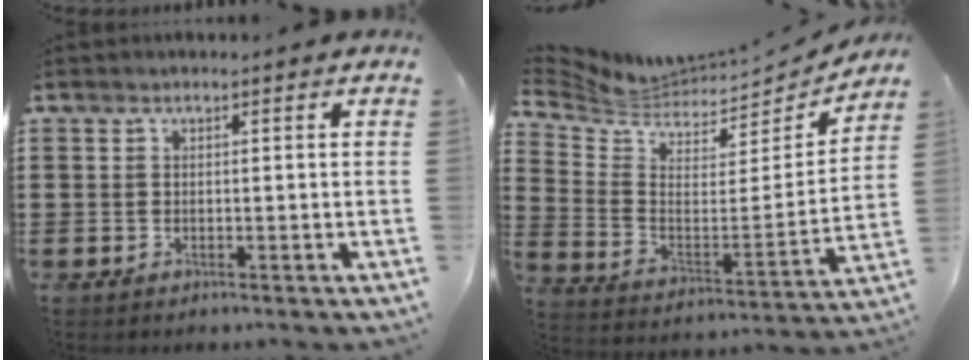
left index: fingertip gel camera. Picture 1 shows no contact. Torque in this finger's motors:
{"motor_torque": [-0.07, -0.39, 0.01, -0.05]}